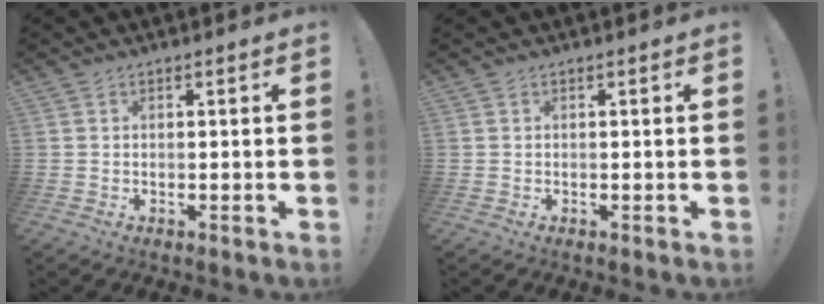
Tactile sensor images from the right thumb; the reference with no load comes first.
{"total": 0.0}